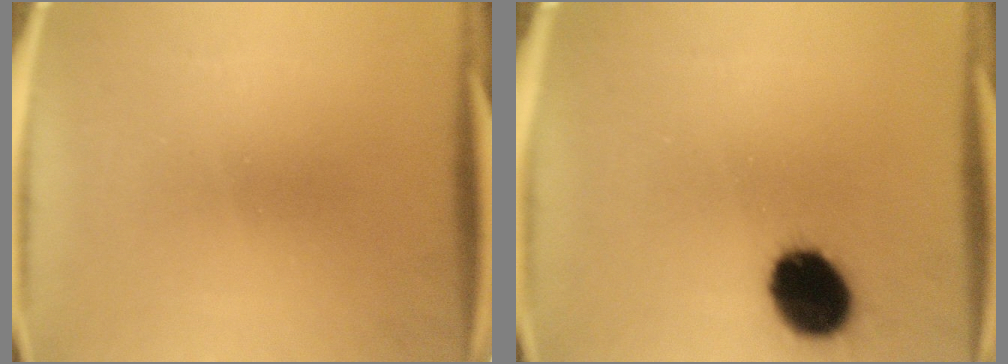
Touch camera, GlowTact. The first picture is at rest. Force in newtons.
{"total": 14.0}